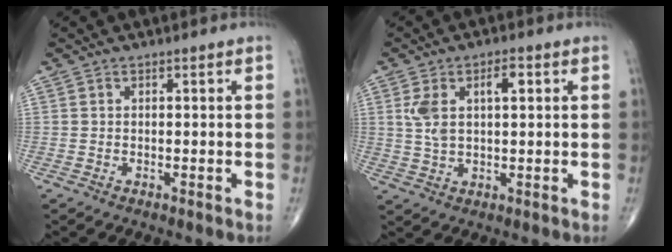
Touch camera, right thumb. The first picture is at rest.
{"total": 7.4, "force": [2.1, 3.6, 6.1], "torque": [-0.118, 0.010, 0.044]}